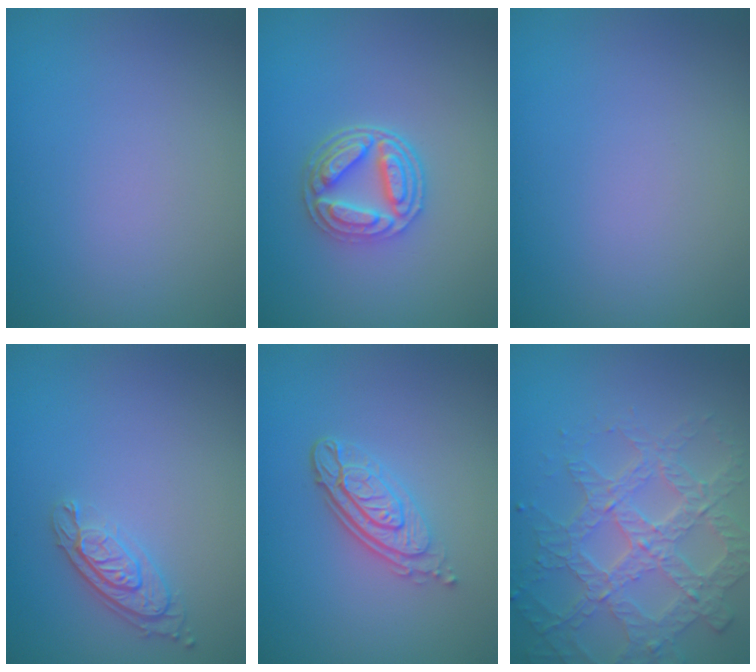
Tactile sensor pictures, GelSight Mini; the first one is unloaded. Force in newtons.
{"total": 4.5, "press": 3.7, "slide": 2.6}
{"total": 0.0}
{"total": 3.0, "press": 2.3, "slide": 1.9}
{"total": 4.1, "press": 3.0, "slide": 2.7}
{"total": 4.5, "press": 4.3, "slide": 1.2}